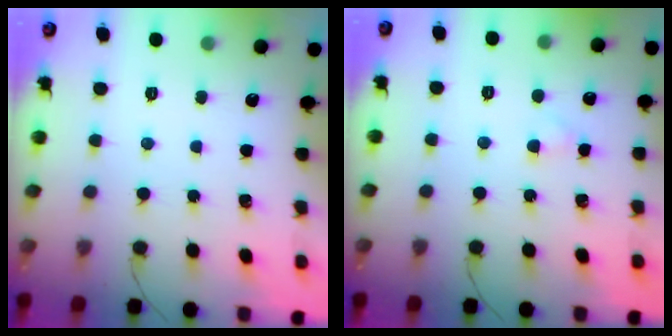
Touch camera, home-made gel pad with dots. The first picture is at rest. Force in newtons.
{"total": 1.6, "press": 1.4, "slide": 0.7}